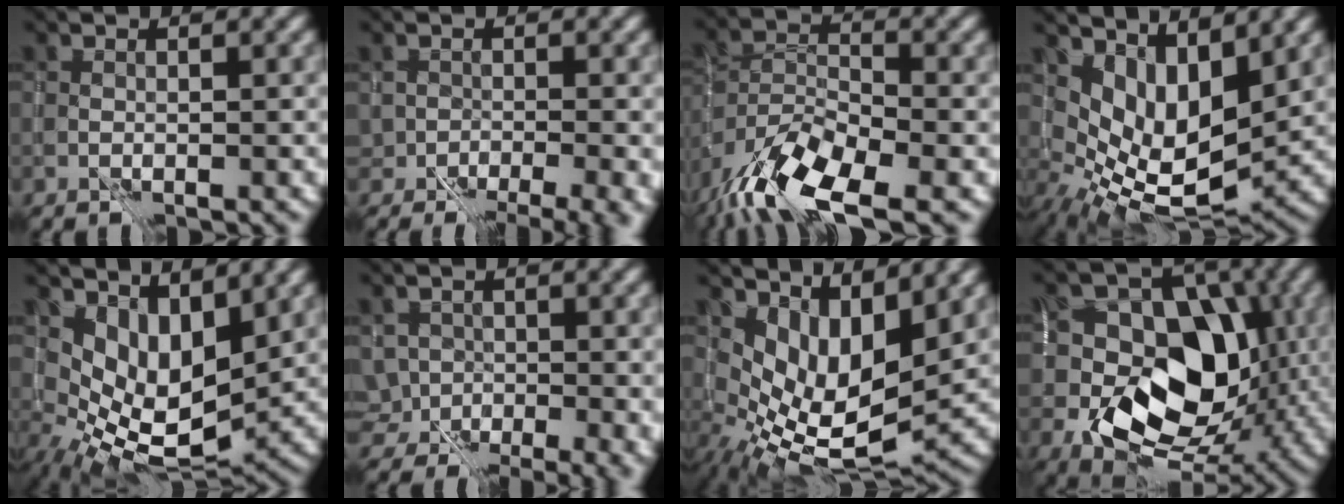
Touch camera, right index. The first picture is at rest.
{"total": 6.7, "force": [-4.1, 2.7, 4.6], "torque": [-0.052, -0.013, -0.049]}
{"total": 10.0, "force": [-6.8, 3.2, 6.6], "torque": [-0.118, -0.005, -0.134]}
{"total": 7.1, "force": [2.9, 3.4, 5.5], "torque": [-0.104, -0.023, 0.068]}
{"total": 6.4, "force": [2.7, 3.2, 4.9], "torque": [-0.093, -0.022, 0.058]}
{"total": 7.0, "force": [-2.5, 5.1, 4.2], "torque": [-0.049, -0.012, -0.031]}
{"total": 8.3, "force": [2.4, 3.8, 6.9], "torque": [-0.131, -0.024, 0.057]}
{"total": 12.4, "force": [-0.6, 8.9, 8.7], "torque": [-0.113, 0.003, -0.020]}